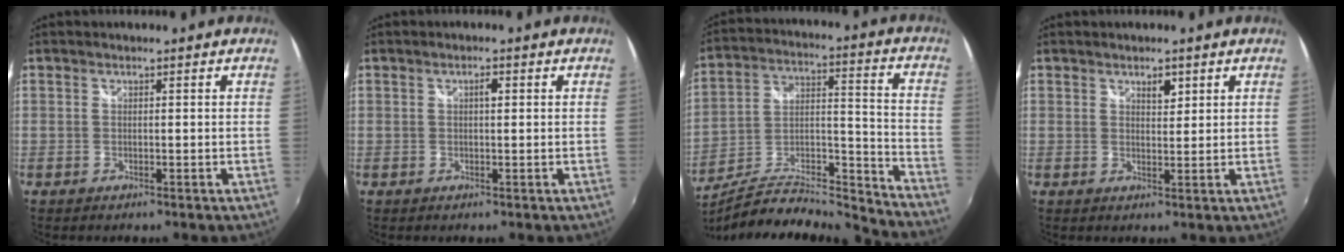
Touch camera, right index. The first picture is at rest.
{"total": 1.4, "force": [0.4, 0.5, 1.2], "torque": [-0.020, 0.004, 0.004]}
{"total": 17.8, "force": [-16.3, 0.5, 7.1], "torque": [-0.107, -0.010, -0.274]}
{"total": 2.3, "force": [1.4, 1.1, 1.4], "torque": [-0.018, 0.003, 0.022]}